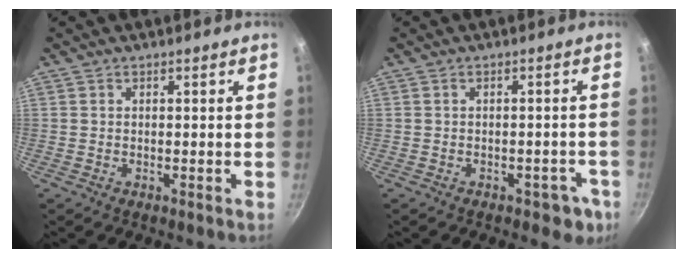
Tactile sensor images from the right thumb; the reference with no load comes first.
{"total": 4.5, "force": [-2.1, 2.9, 2.7], "torque": [-0.002, 0.025, -0.008]}